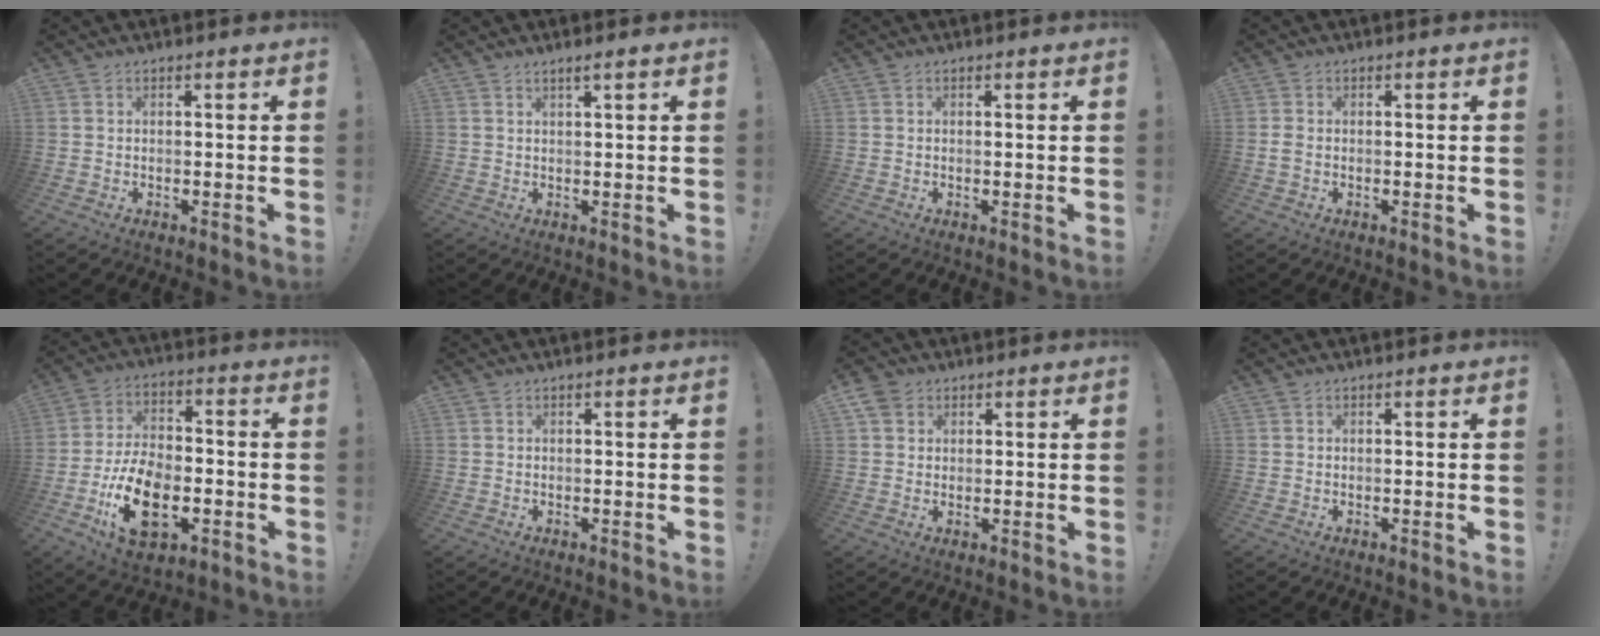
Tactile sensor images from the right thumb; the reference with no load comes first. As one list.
[{"total": 1.9, "force": [1.3, -0.1, 1.4], "torque": [-0.022, -0.003, 0.020]}, {"total": 0.0}, {"total": 1.8, "force": [-0.2, 0.9, 1.5], "torque": [-0.026, 0.005, -0.003]}, {"total": 17.9, "force": [-6.7, 10.8, 12.6], "torque": [-0.224, 0.038, -0.108]}, {"total": 0.0}, {"total": 4.4, "force": [2.3, 3.6, 1.1], "torque": [-0.025, -0.005, 0.045]}, {"total": 0.0}]